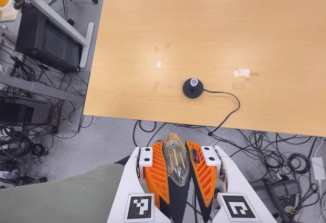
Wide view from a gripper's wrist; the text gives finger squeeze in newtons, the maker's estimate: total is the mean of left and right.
{"total": 20.5, "left": 22.8, "right": 18.3}